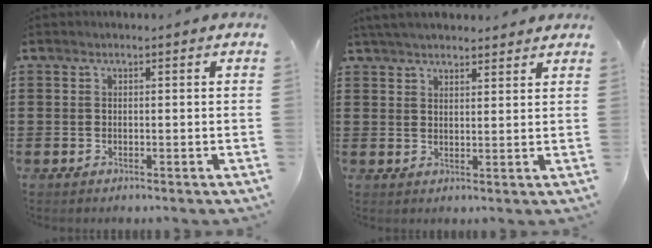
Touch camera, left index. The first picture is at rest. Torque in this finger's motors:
{"motor_torque": [1.39, 0.75, 0.90, 0.21]}